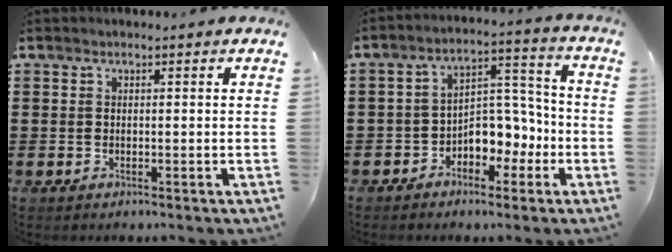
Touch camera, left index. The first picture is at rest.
{"total": 6.0, "force": [-3.1, 4.3, 2.8], "torque": [-0.056, 0.009, -0.061]}